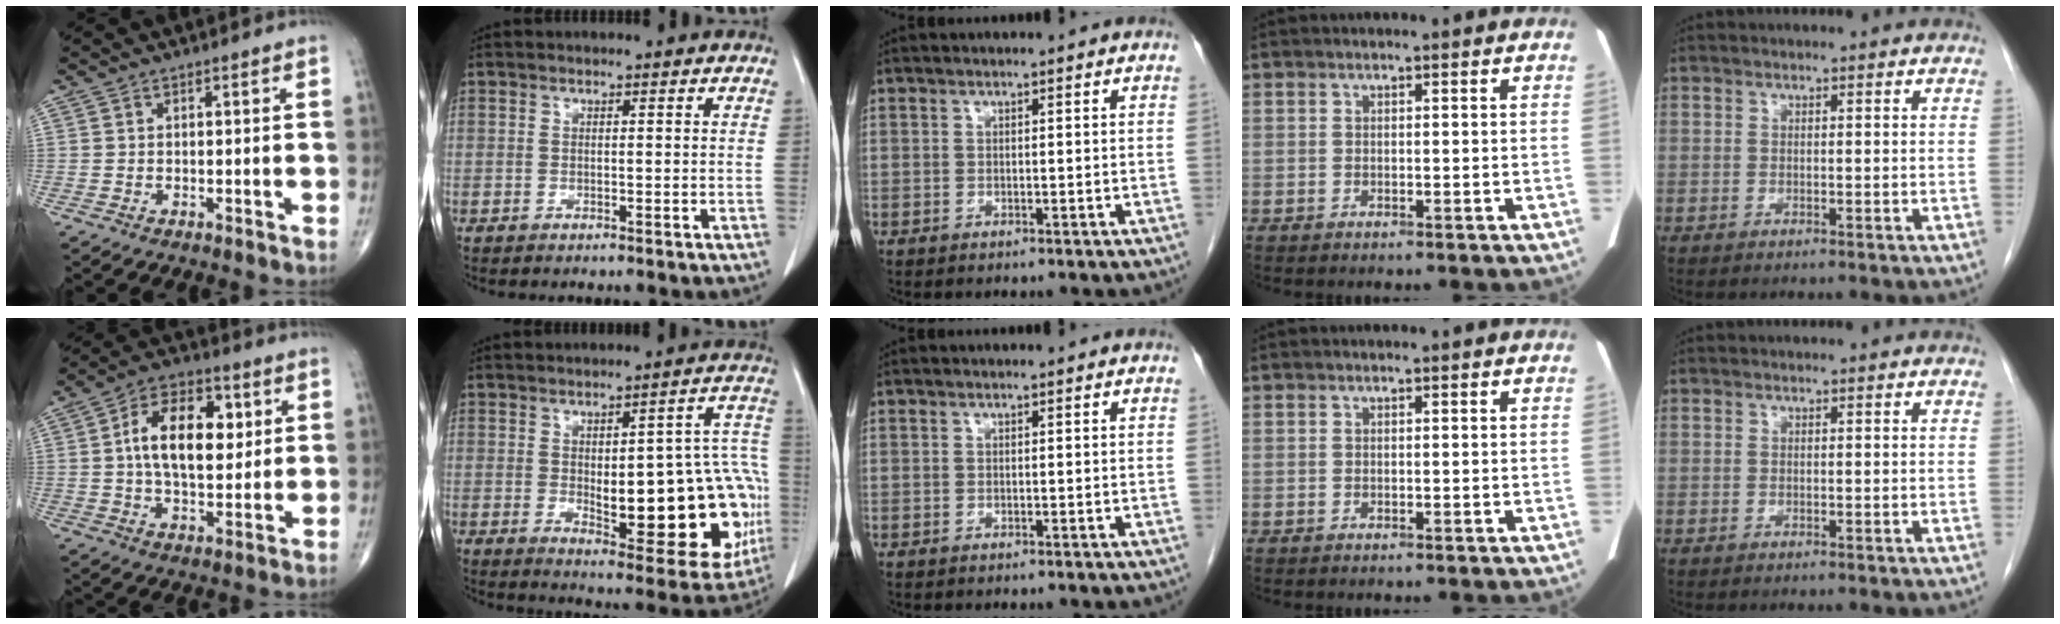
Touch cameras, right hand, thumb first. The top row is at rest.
{"thumb": {"total": 14.6, "force": [2.6, 8.2, 11.9], "torque": [-0.173, 0.005, 0.038]}, "index": {"total": 21.7, "force": [-2.6, 7.0, 20.3], "torque": [-0.183, 0.026, -0.003]}}